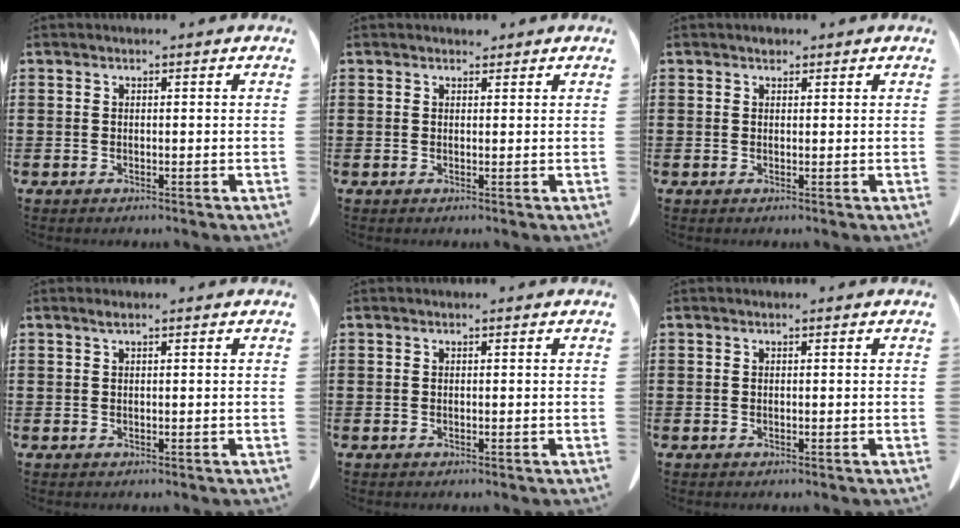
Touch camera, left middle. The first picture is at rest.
{"total": 1.0, "force": [0.9, 0.4, 0.2], "torque": [0.003, -0.002, 0.017]}
{"total": 0.9, "force": [0.7, 0.5, 0.2], "torque": [0.002, 0.000, 0.011]}
{"total": 0.8, "force": [0.4, 0.0, 0.7], "torque": [-0.014, 0.000, 0.008]}
{"total": 0.0}
{"total": 0.0}